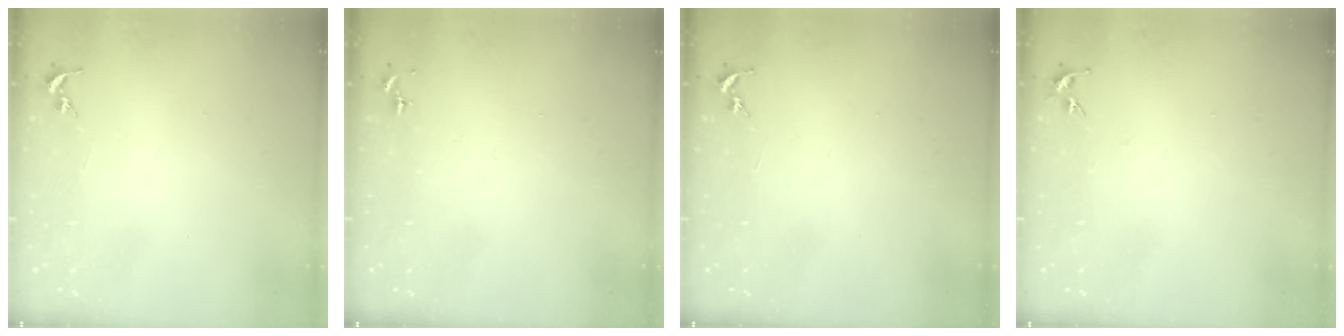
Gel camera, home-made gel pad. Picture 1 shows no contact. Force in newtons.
{"total": 0.0}
{"total": 0.0}
{"total": 3.6, "press": 3.5, "slide": 0.4}